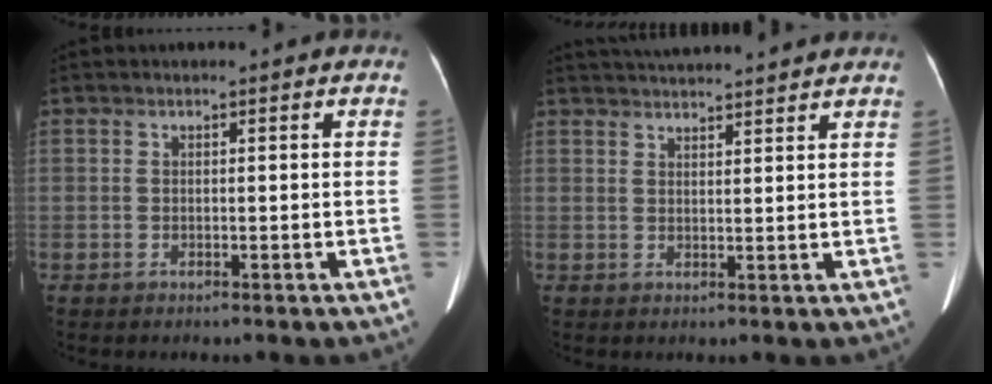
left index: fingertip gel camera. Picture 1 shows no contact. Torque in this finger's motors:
{"motor_torque": [0.85, -1.28, 0.05, 0.01]}